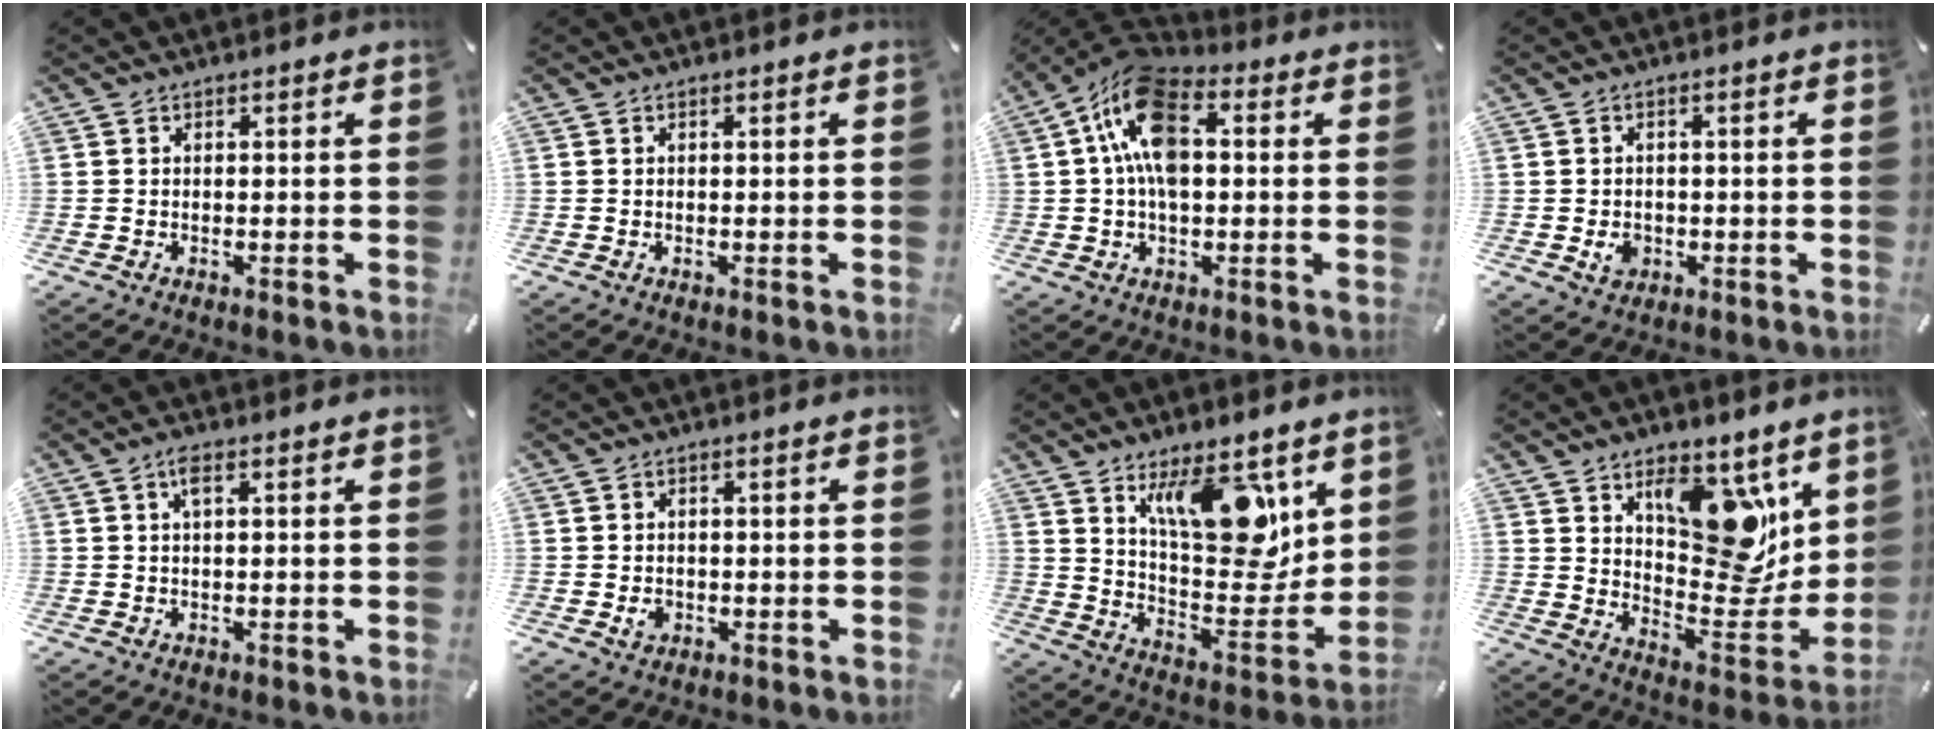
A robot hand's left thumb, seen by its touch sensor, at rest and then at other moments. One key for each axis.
{"total": 0.0}
{"total": 14.0, "fx": 2.3, "fy": 8.5, "fz": 10.9, "tx": -0.209, "ty": 0.001, "tz": 0.044}
{"total": 3.5, "fx": -0.7, "fy": 2.9, "fz": 1.7, "tx": -0.022, "ty": 0.003, "tz": -0.012}
{"total": 2.5, "fx": 0.8, "fy": 0.7, "fz": 2.3, "tx": -0.047, "ty": 0.007, "tz": 0.011}
{"total": 2.2, "fx": -0.3, "fy": 1.8, "fz": 1.2, "tx": -0.014, "ty": 0.001, "tz": -0.008}
{"total": 17.6, "fx": 11.0, "fy": 8.0, "fz": 11.1, "tx": -0.167, "ty": -0.068, "tz": 0.192}
{"total": 16.0, "fx": 9.5, "fy": 9.4, "fz": 8.9, "tx": -0.093, "ty": -0.086, "tz": 0.171}